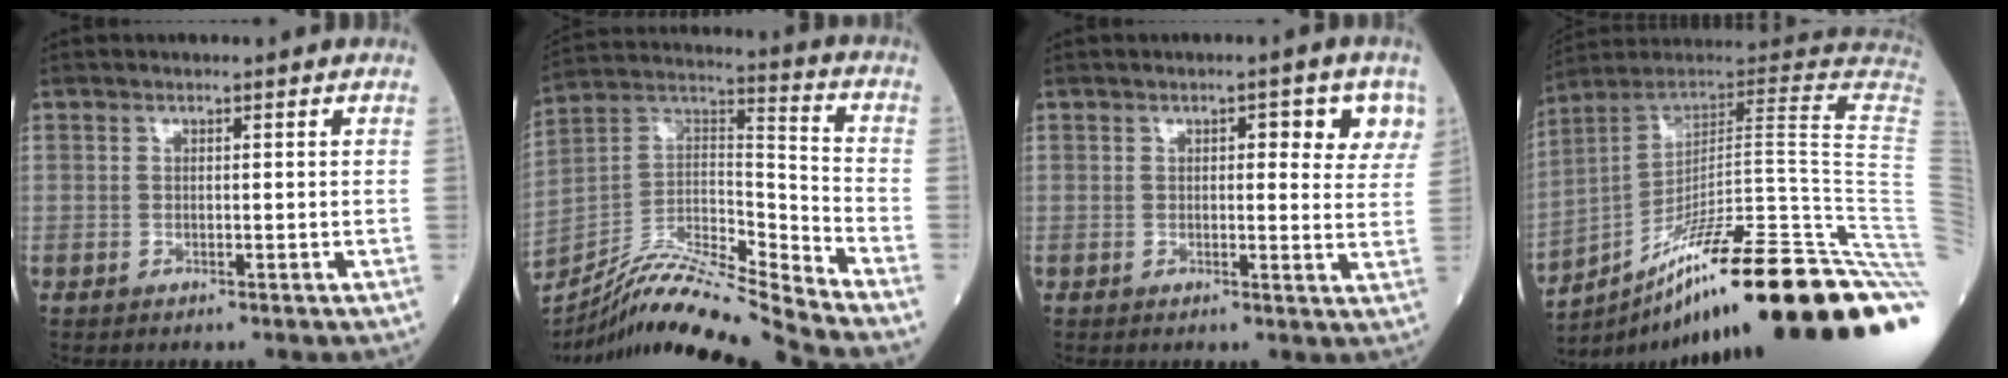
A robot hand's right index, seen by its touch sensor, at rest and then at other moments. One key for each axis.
{"total": 16.7, "fx": -15.9, "fy": -1.6, "fz": 4.9, "tx": -0.079, "ty": 0.036, "tz": -0.289}
{"total": 5.7, "fx": 2.5, "fy": 2.2, "fz": 4.7, "tx": -0.041, "ty": 0.004, "tz": 0.023}
{"total": 32.1, "fx": -16.2, "fy": -1.3, "fz": 27.7, "tx": -0.229, "ty": 0.022, "tz": -0.255}